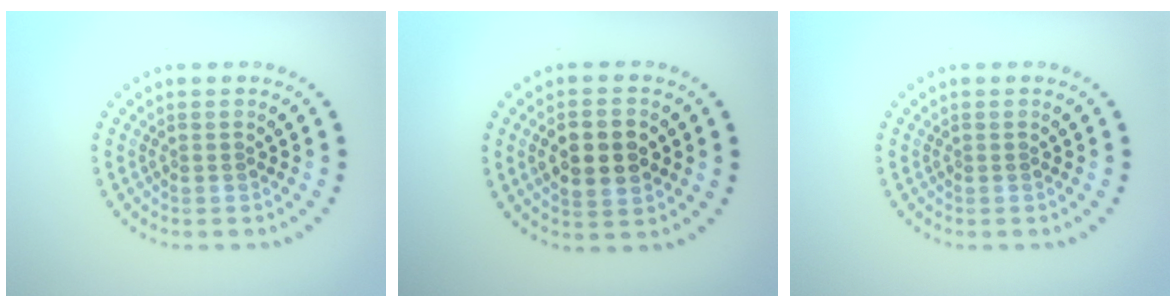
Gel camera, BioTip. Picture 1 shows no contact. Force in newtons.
{"total": 5.0, "press": 5.0, "slide": 0.2}
{"total": 0.0}